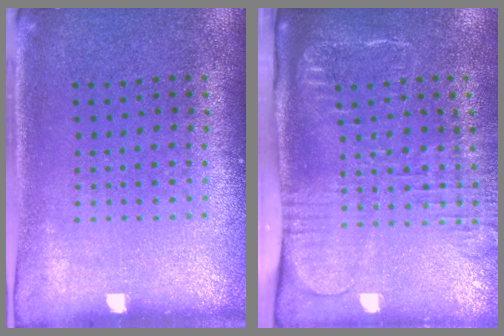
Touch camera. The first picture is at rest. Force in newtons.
{"total": 2.7, "press": 2.1, "slide": 1.7}